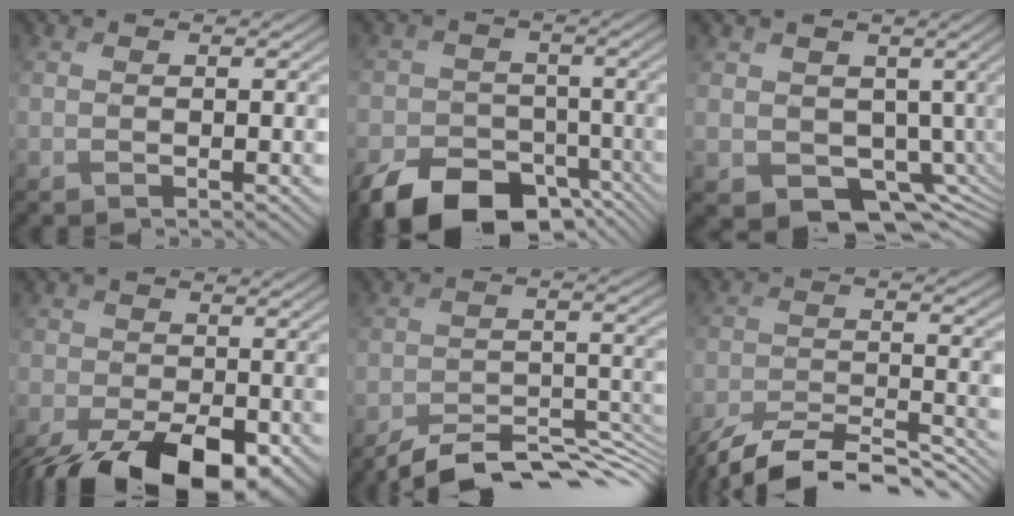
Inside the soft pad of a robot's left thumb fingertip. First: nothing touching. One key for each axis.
{"total": 9.5, "fx": -6.8, "fy": 5.8, "fz": 3.1, "tx": -0.035, "ty": -0.030, "tz": -0.121}
{"total": 8.6, "fx": -1.5, "fy": 7.3, "fz": 4.3, "tx": -0.102, "ty": -0.047, "tz": -0.019}
{"total": 12.1, "fx": -6.0, "fy": 6.6, "fz": 8.3, "tx": -0.161, "ty": -0.052, "tz": -0.088}
{"total": 7.7, "fx": -7.2, "fy": 1.4, "fz": 2.0, "tx": -0.023, "ty": -0.008, "tz": -0.123}
{"total": 10.9, "fx": -10.1, "fy": 2.0, "fz": 3.5, "tx": -0.054, "ty": -0.014, "tz": -0.158}